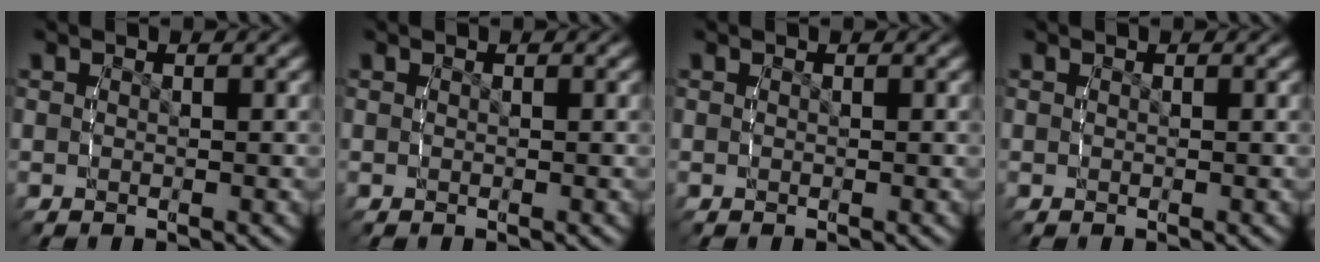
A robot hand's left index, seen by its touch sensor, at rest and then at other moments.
{"total": 0.0}
{"total": 0.0}
{"total": 0.0}